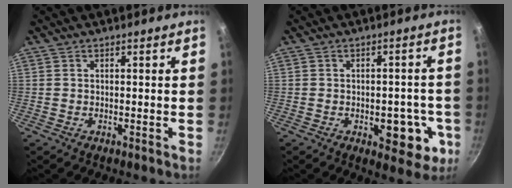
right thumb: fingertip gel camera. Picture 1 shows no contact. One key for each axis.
{"total": 9.3, "fx": -2.8, "fy": 5.3, "fz": 7.2, "tx": -0.050, "ty": 0.011, "tz": -0.032}